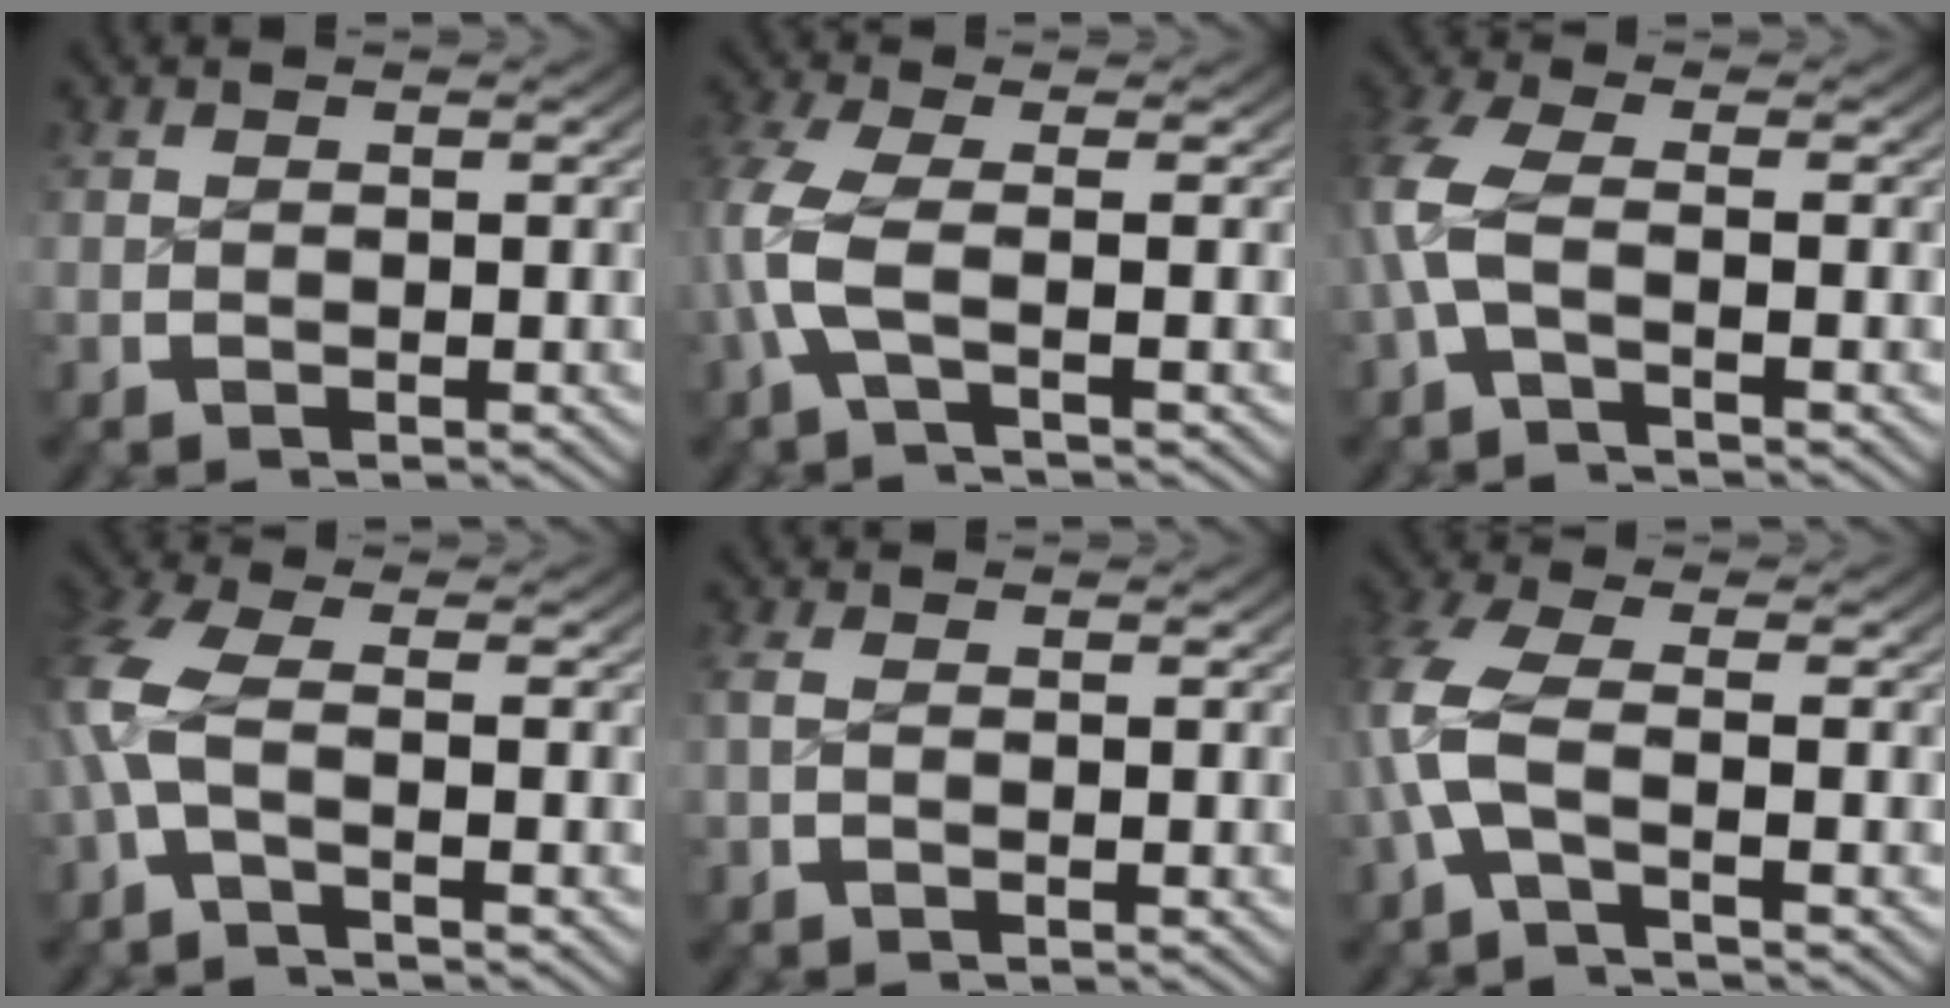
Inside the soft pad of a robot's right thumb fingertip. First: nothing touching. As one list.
[{"total": 5.3, "force": [-0.4, 2.6, 4.6], "torque": [-0.141, -0.016, 0.000]}, {"total": 4.8, "force": [-0.4, 2.7, 4.0], "torque": [-0.121, -0.013, -0.004]}, {"total": 4.9, "force": [-0.5, 2.6, 4.1], "torque": [-0.124, -0.014, -0.005]}, {"total": 1.2, "force": [-0.2, 0.5, 1.1], "torque": [-0.030, -0.002, -0.003]}, {"total": 6.1, "force": [-0.8, 3.5, 4.9], "torque": [-0.145, -0.017, -0.010]}]